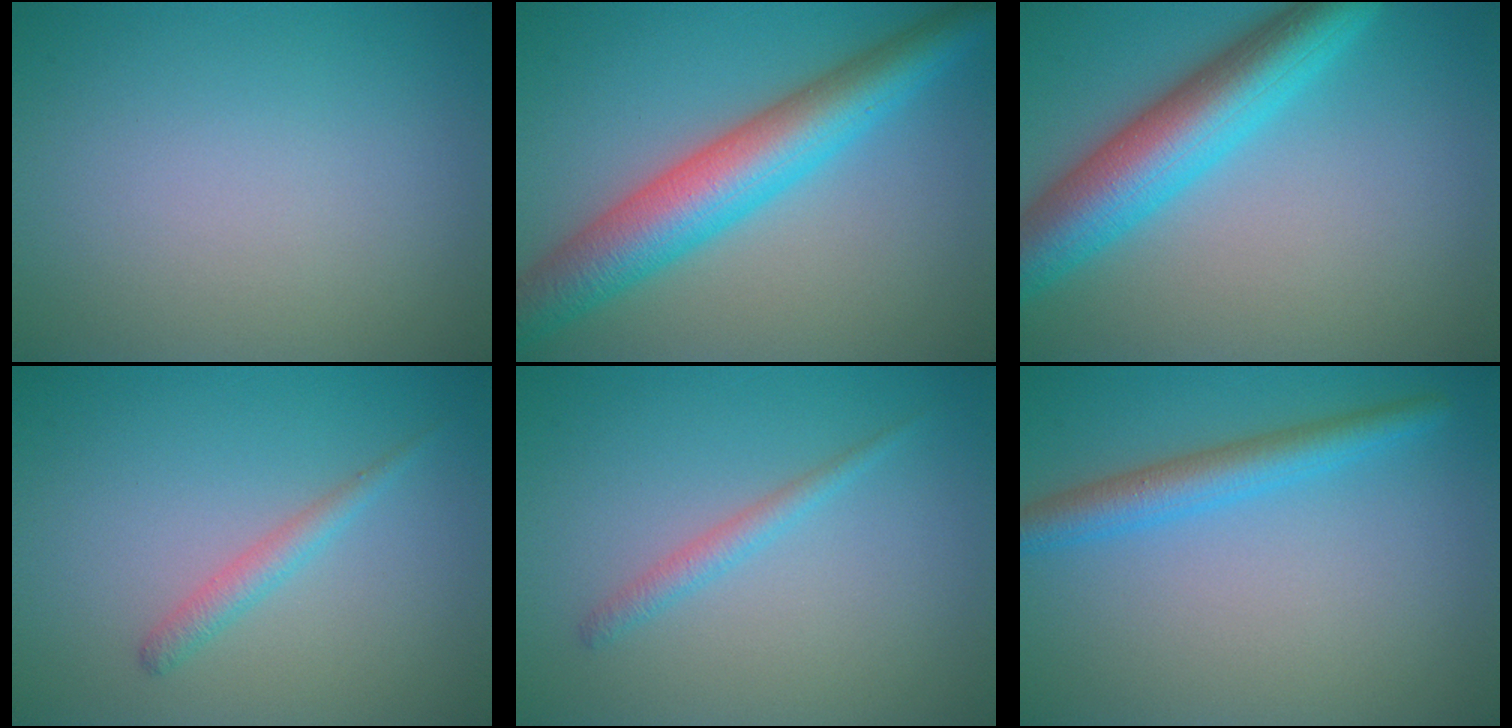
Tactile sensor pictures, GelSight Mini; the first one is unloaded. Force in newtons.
{"total": 8.0, "press": 8.0, "slide": 0.3}
{"total": 7.7, "press": 7.7, "slide": 0.2}
{"total": 1.6, "press": 1.6, "slide": 0.0}
{"total": 1.4, "press": 1.4, "slide": 0.1}
{"total": 3.4, "press": 3.4, "slide": 0.1}